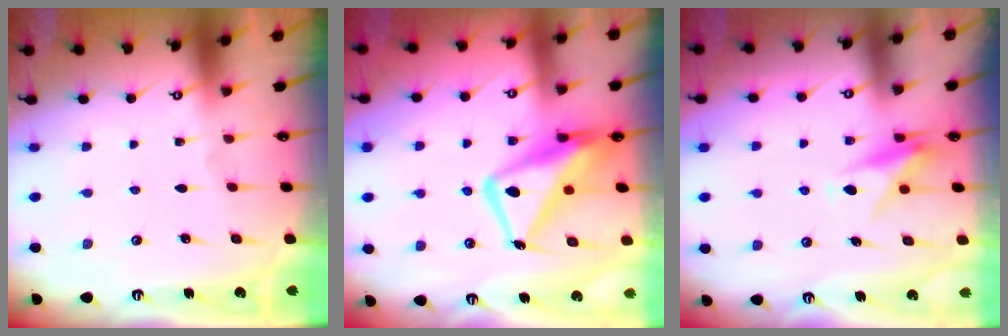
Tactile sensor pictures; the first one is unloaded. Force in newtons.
{"total": 14.0, "press": 13.9, "slide": 1.6}
{"total": 9.4, "press": 9.4, "slide": 0.7}